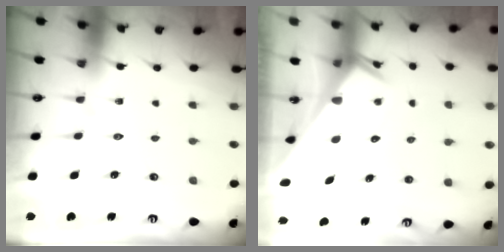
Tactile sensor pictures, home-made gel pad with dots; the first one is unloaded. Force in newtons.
{"total": 2.7, "press": 2.7, "slide": 0.1}